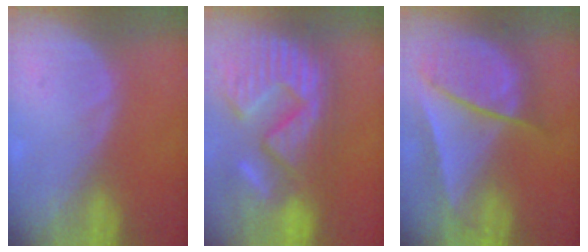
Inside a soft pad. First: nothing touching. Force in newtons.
{"total": 15.4, "press": 12.8, "slide": 8.6}
{"total": 9.5, "press": 8.1, "slide": 5.0}